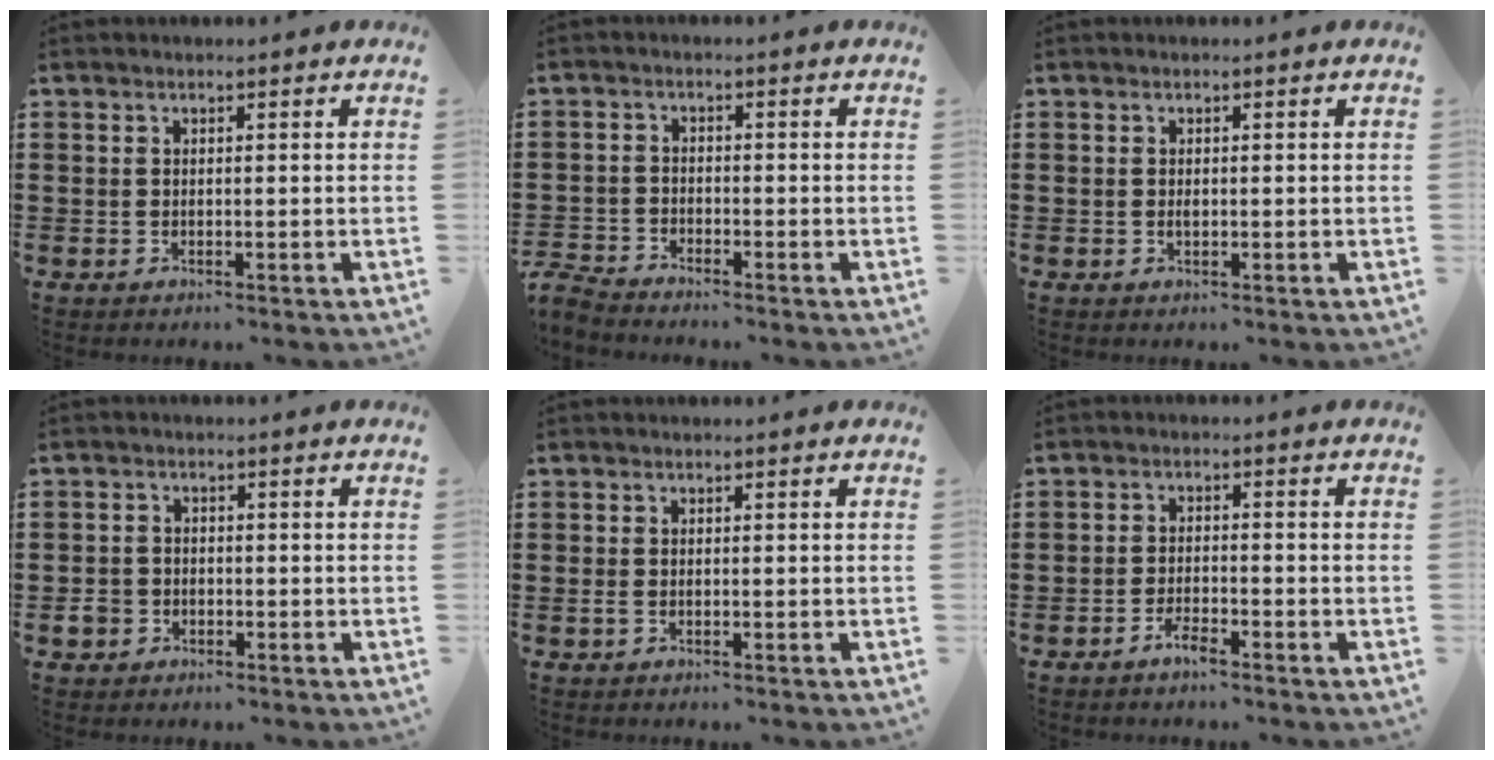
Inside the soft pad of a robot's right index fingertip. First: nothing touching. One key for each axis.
{"total": 2.5, "fx": -2.4, "fy": 0.2, "fz": 0.0, "tx": -0.013, "ty": -0.002, "tz": -0.055}
{"total": 0.9, "fx": 0.0, "fy": 0.4, "fz": 0.8, "tx": -0.017, "ty": -0.001, "tz": -0.001}
{"total": 2.6, "fx": -1.3, "fy": 2.2, "fz": 0.8, "tx": -0.026, "ty": 0.000, "tz": -0.029}
{"total": 0.7, "fx": -0.4, "fy": 0.3, "fz": 0.5, "tx": -0.018, "ty": -0.007, "tz": -0.010}
{"total": 2.6, "fx": -2.1, "fy": 0.5, "fz": 1.5, "tx": -0.033, "ty": 0.001, "tz": -0.041}